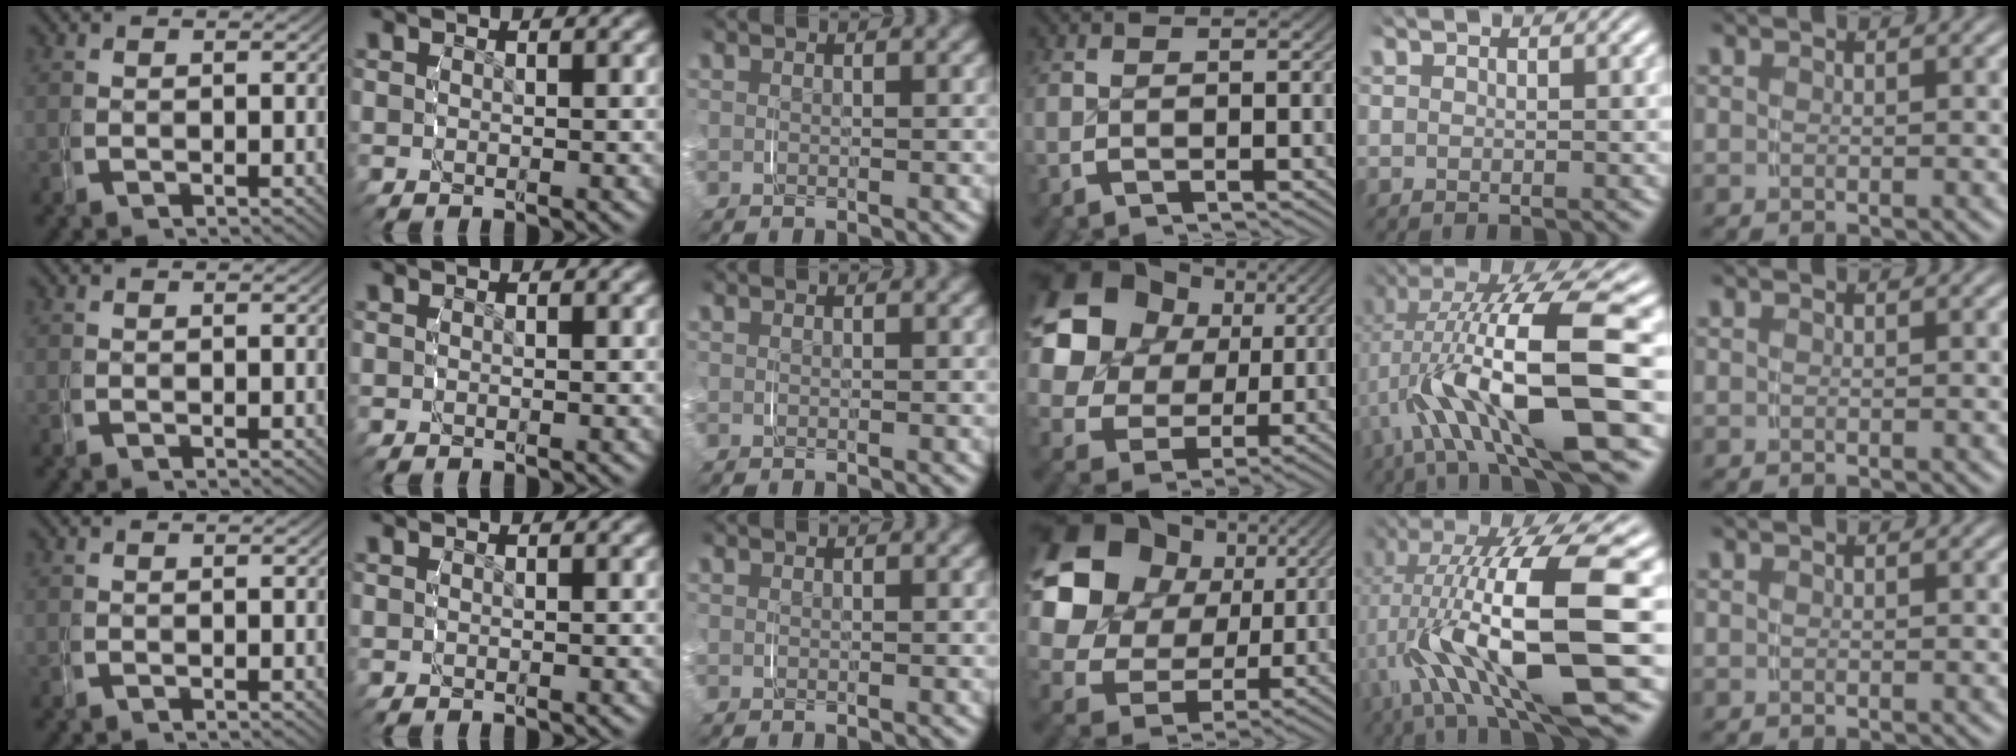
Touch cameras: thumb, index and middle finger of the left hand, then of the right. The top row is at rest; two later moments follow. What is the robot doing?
{"motion": "grasp_and_lifting", "object": "key"}